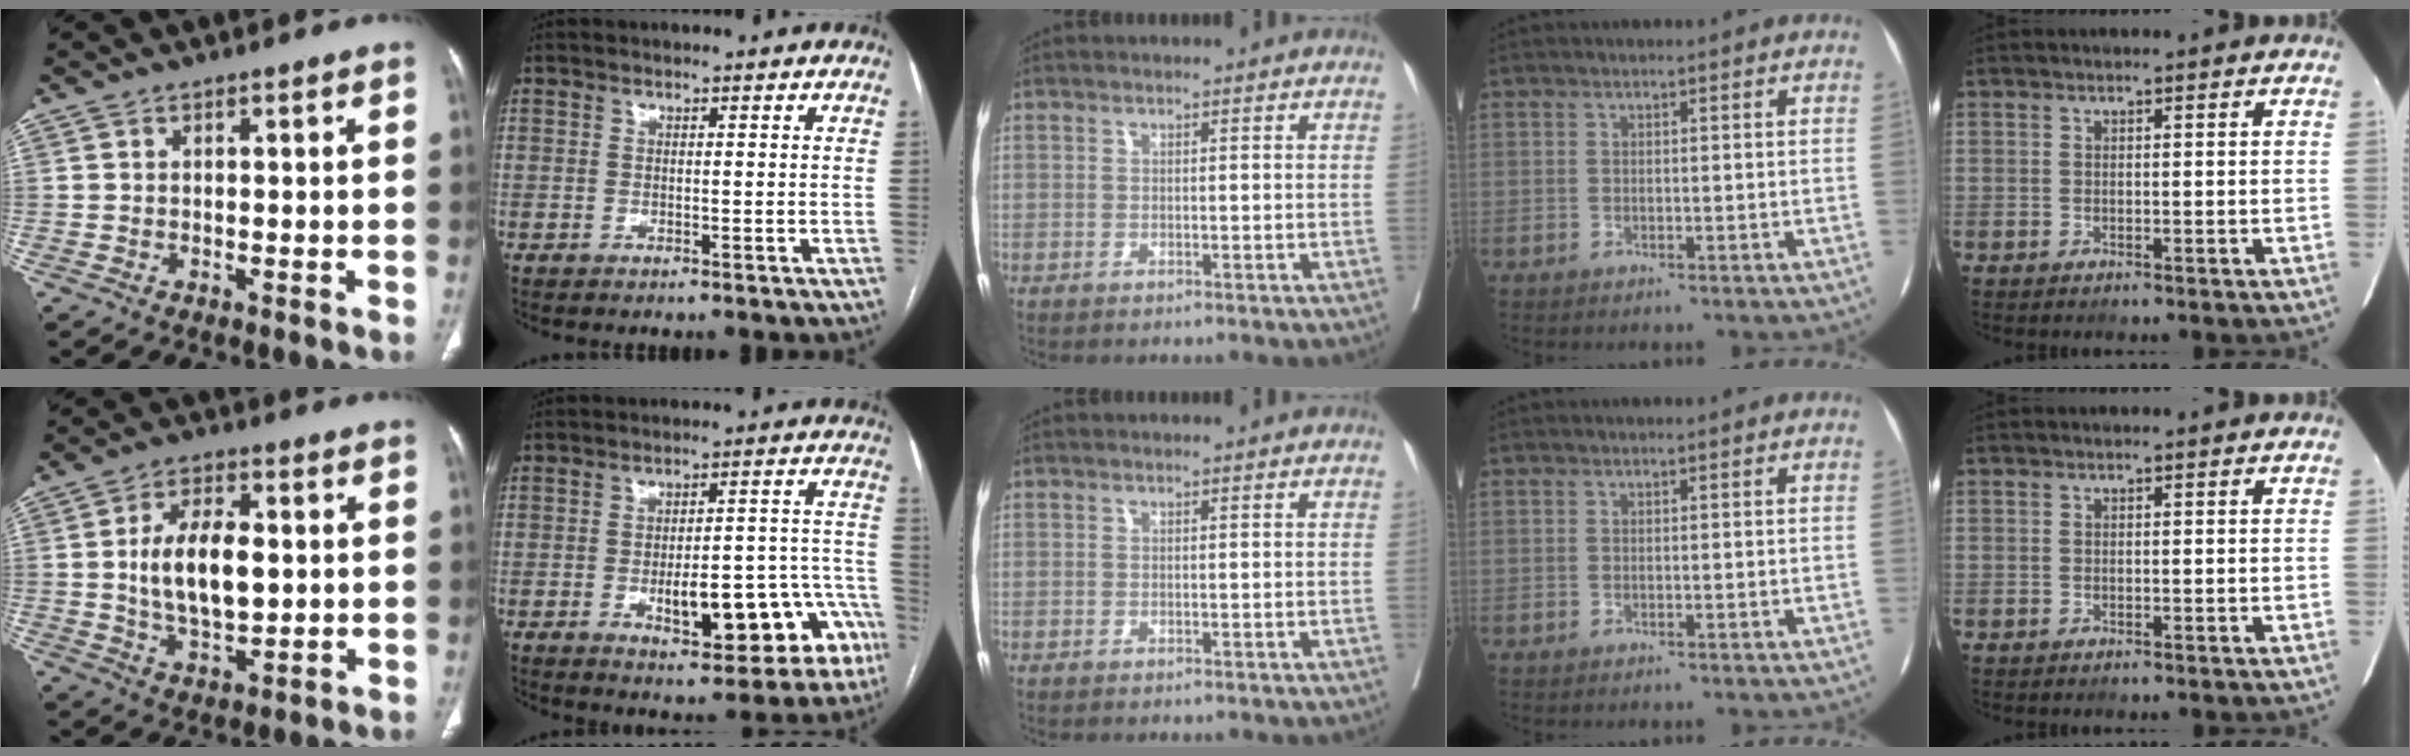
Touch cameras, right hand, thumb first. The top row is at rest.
{"thumb": {"total": 12.3, "force": [0.8, 6.4, 10.4], "torque": [-0.174, -0.003, 0.019]}, "index": {"total": 15.0, "force": [-6.3, 5.5, 12.4], "torque": [-0.107, 0.041, -0.069]}}